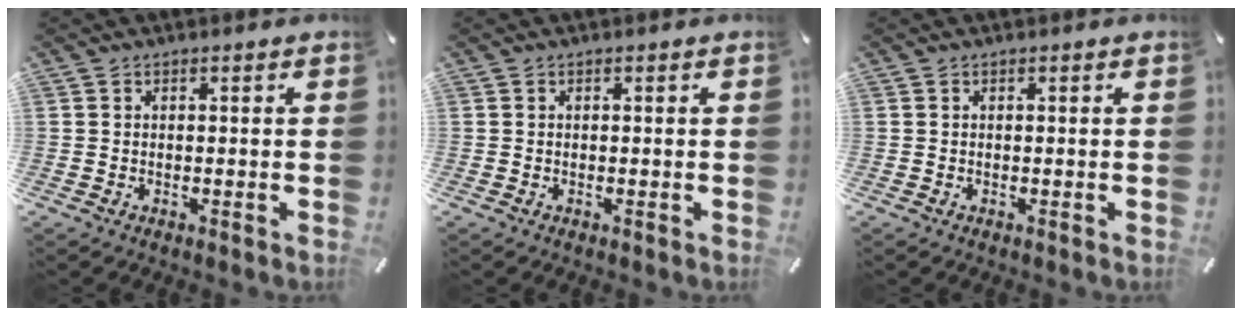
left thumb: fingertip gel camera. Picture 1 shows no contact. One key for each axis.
{"total": 0.0}
{"total": 0.0}